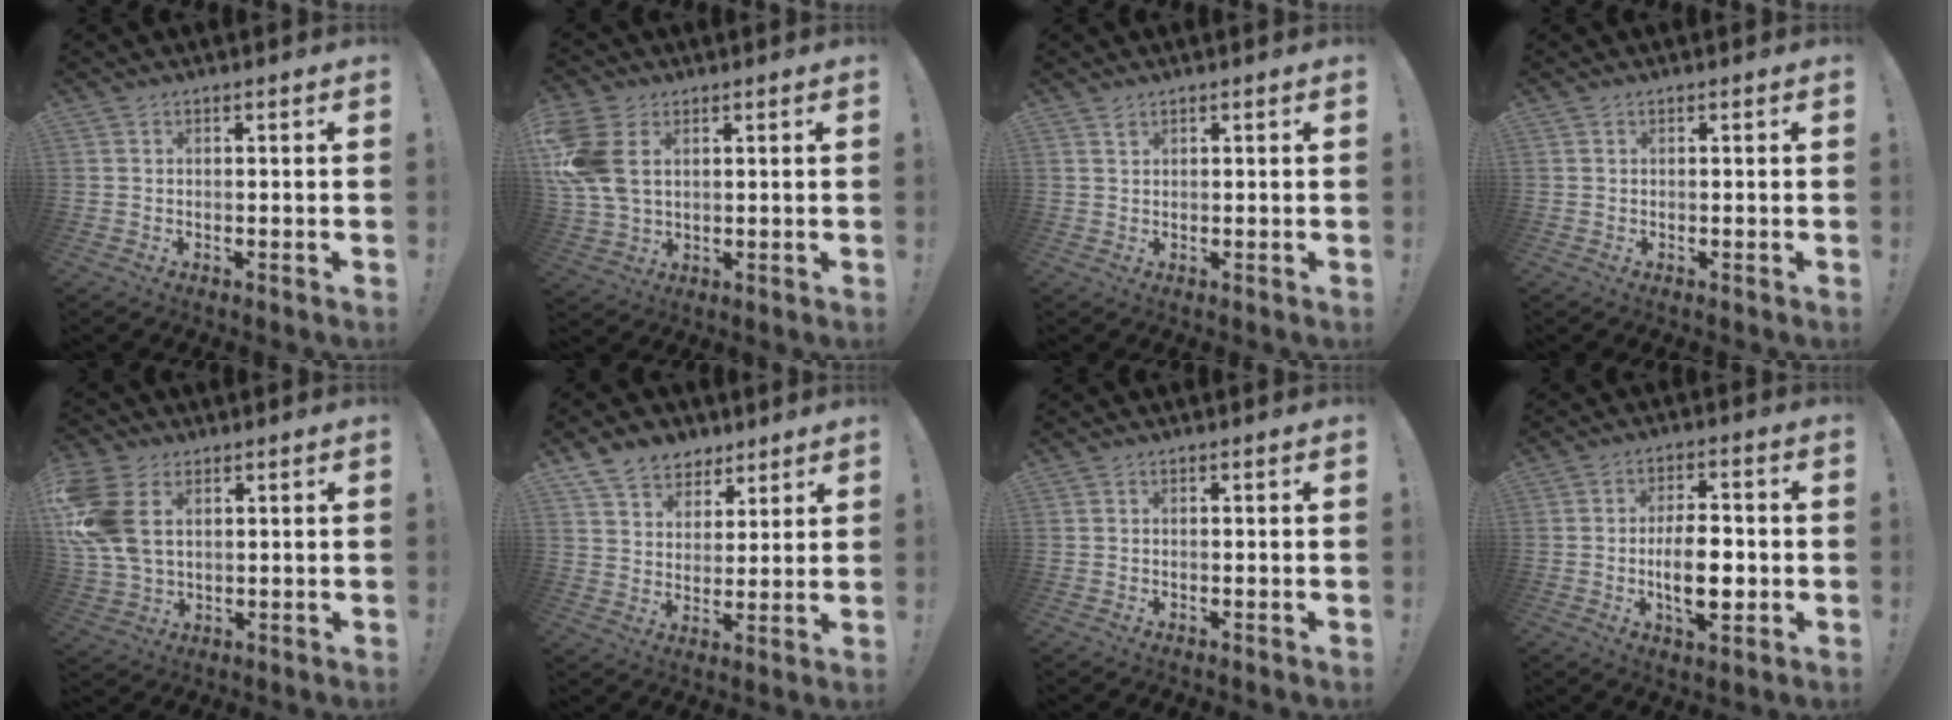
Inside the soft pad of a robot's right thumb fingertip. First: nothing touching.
{"total": 12.5, "force": [3.3, 8.7, 8.4], "torque": [-0.178, -0.003, 0.068]}
{"total": 1.1, "force": [0.8, 0.6, 0.3], "torque": [0.009, -0.007, 0.012]}
{"total": 0.0}
{"total": 14.7, "force": [3.9, 10.1, 10.0], "torque": [-0.211, -0.005, 0.078]}
{"total": 9.6, "force": [6.6, 6.7, 2.1], "torque": [-0.036, -0.043, 0.133]}
{"total": 0.0}
{"total": 11.1, "force": [-1.8, 5.2, 9.7], "torque": [-0.151, -0.003, -0.035]}